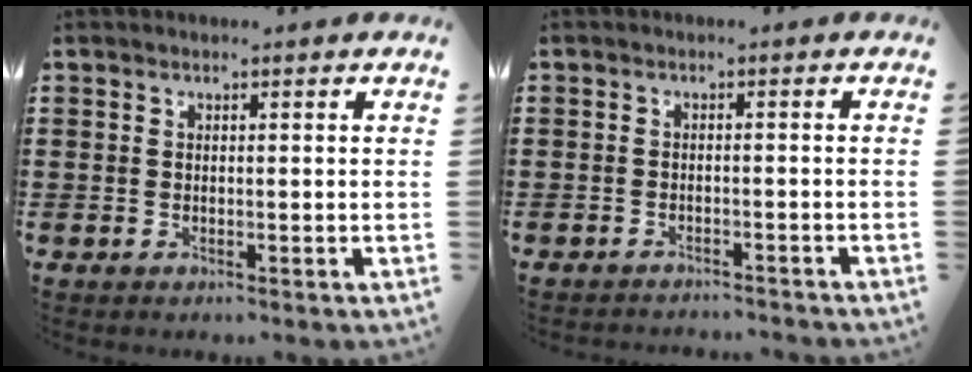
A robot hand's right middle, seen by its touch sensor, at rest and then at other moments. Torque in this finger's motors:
{"motor_torque": [0.01, 0.01, -0.70, -0.21]}